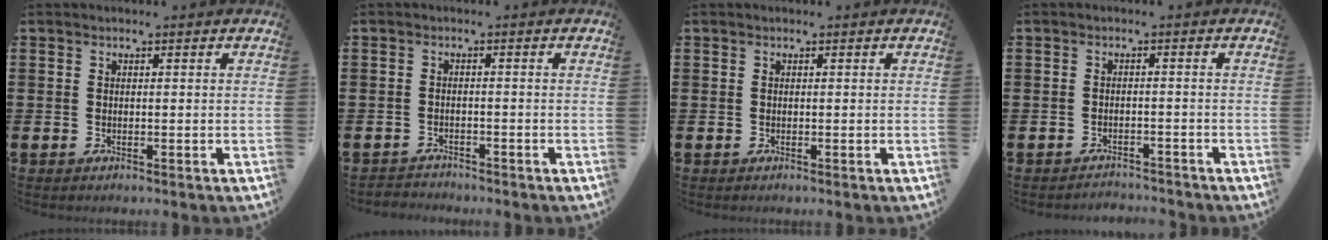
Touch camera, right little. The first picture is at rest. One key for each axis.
{"total": 1.3, "fx": -1.3, "fy": 0.2, "fz": -0.2, "tx": -0.001, "ty": 0.004, "tz": -0.028}
{"total": 0.0}
{"total": 1.6, "fx": -1.6, "fy": 0.1, "fz": -0.2, "tx": -0.002, "ty": 0.004, "tz": -0.036}